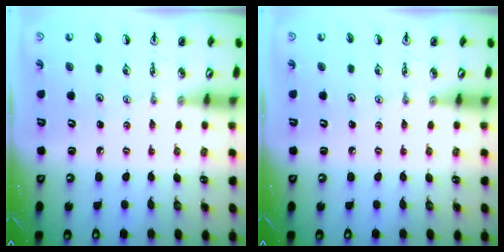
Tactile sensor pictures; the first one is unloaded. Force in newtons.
{"total": 0.0}